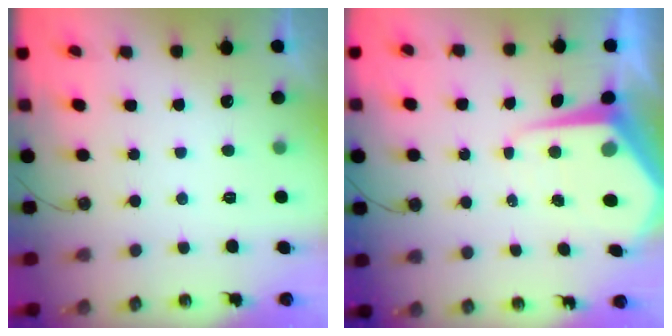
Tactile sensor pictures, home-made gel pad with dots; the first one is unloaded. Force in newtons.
{"total": 8.5, "press": 8.5, "slide": 0.7}